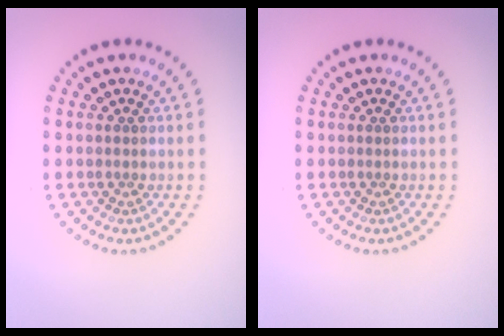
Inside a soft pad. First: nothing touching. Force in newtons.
{"total": 0.0}